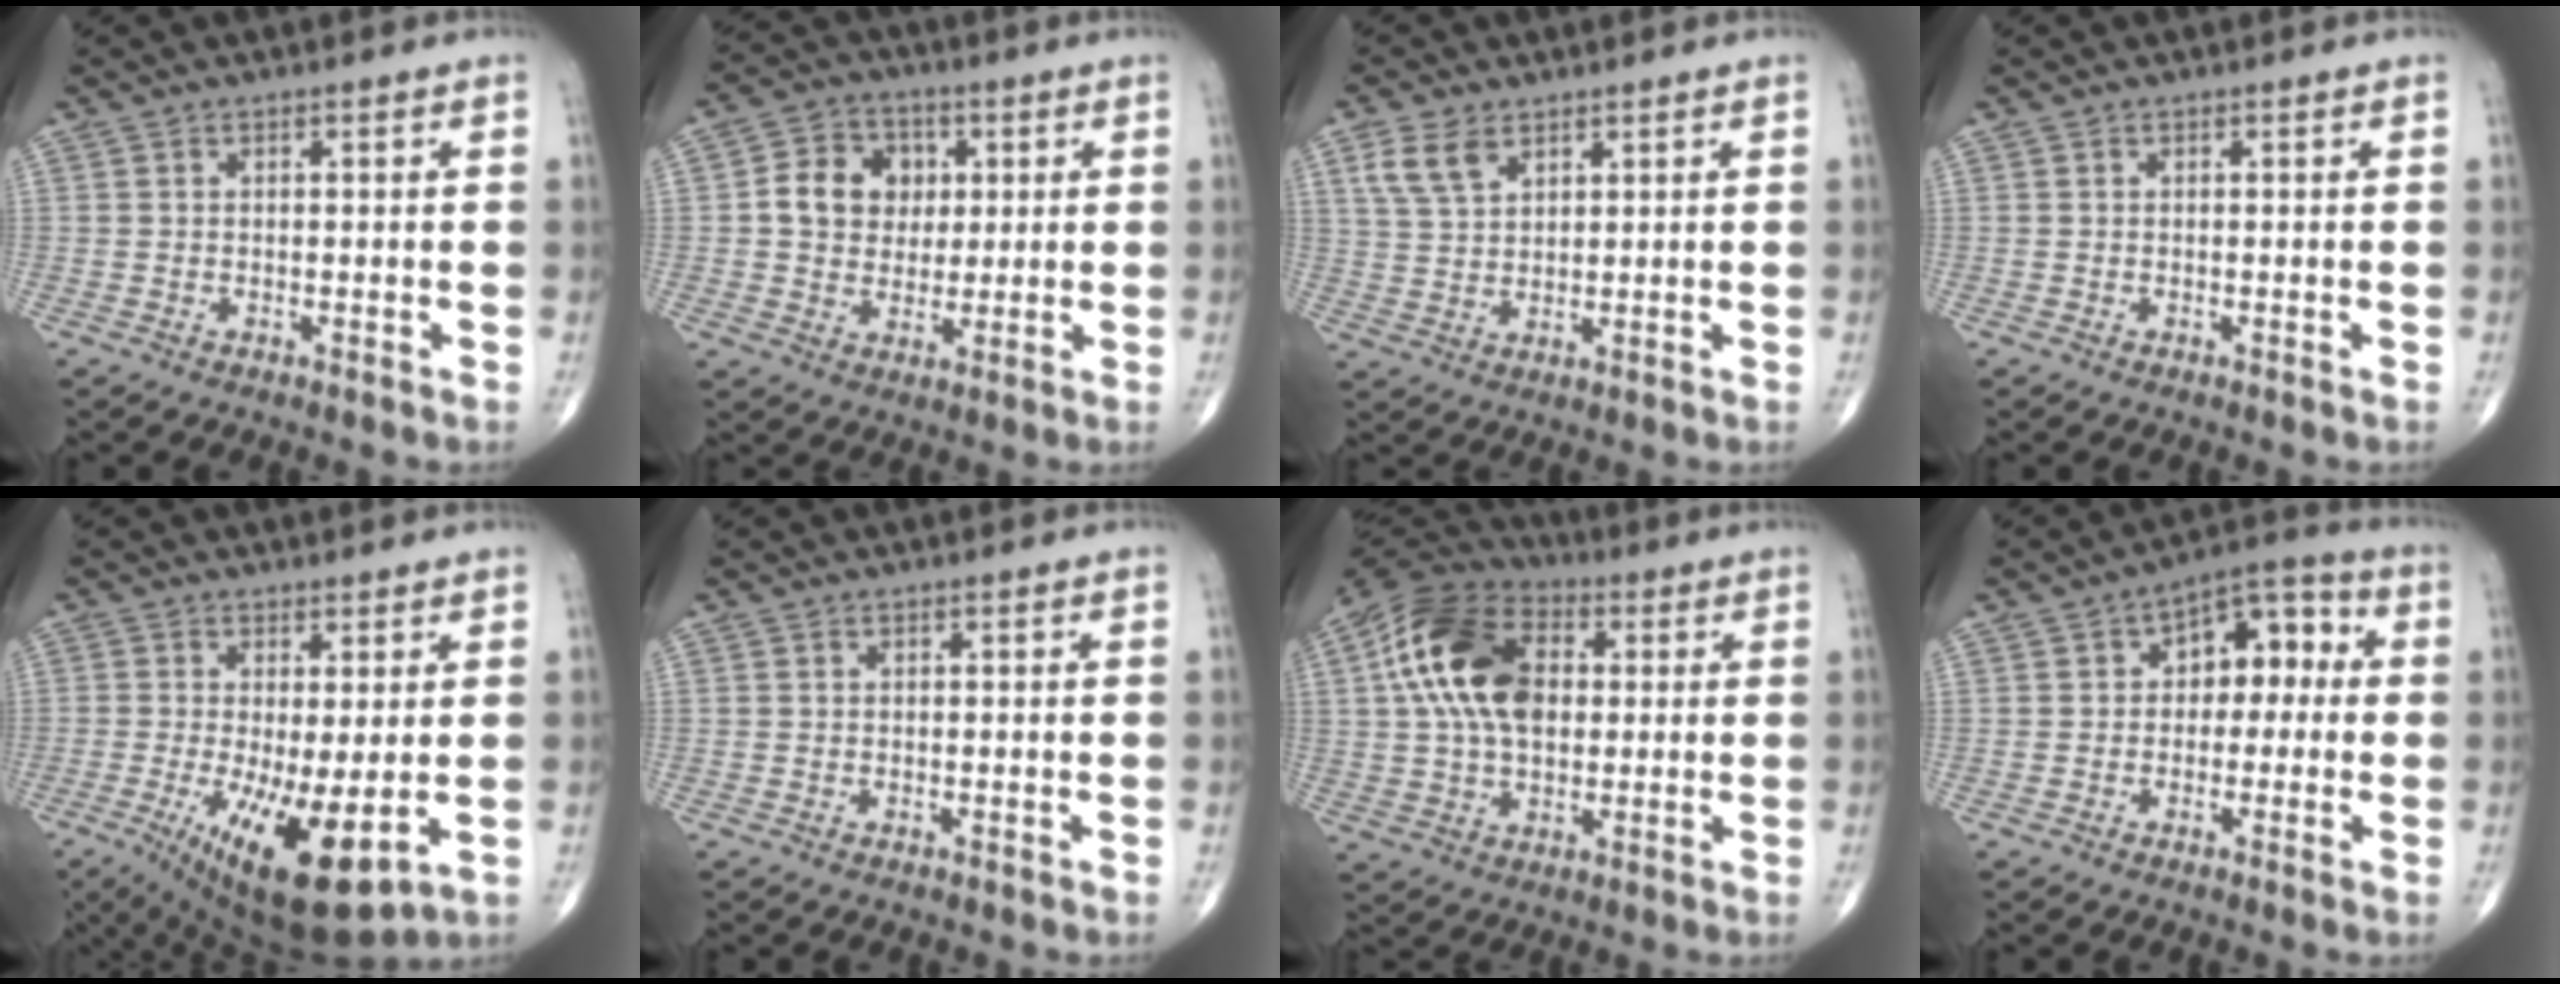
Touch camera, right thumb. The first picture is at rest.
{"total": 9.8, "force": [1.7, 8.2, 5.1], "torque": [-0.048, 0.003, 0.024]}
{"total": 5.9, "force": [3.4, 3.4, 3.5], "torque": [-0.064, -0.009, 0.073]}
{"total": 0.0}
{"total": 12.8, "force": [-2.7, 4.1, 11.8], "torque": [-0.203, -0.029, -0.027]}
{"total": 0.0}
{"total": 17.6, "force": [3.0, 11.3, 13.1], "torque": [-0.236, 0.015, 0.046]}
{"total": 9.2, "force": [1.0, 5.9, 7.0], "torque": [-0.059, 0.034, 0.003]}